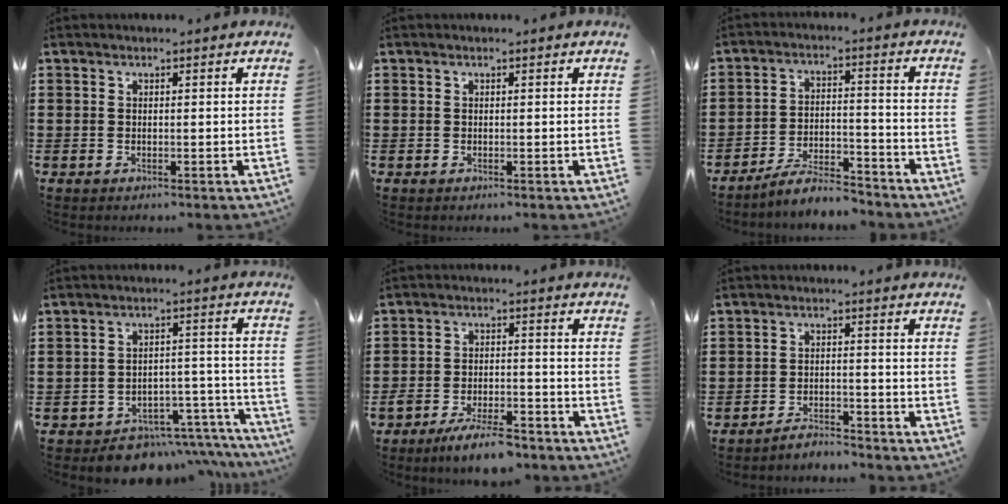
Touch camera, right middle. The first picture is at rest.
{"total": 0.0}
{"total": 6.2, "force": [-5.8, 0.8, 2.2], "torque": [-0.040, 0.005, -0.111]}
{"total": 6.0, "force": [-5.7, 1.7, 0.9], "torque": [-0.012, 0.022, -0.111]}
{"total": 6.3, "force": [-5.5, 1.3, 2.9], "torque": [-0.057, 0.005, -0.105]}
{"total": 3.1, "force": [-3.1, 0.2, 0.0], "torque": [-0.007, 0.001, -0.065]}